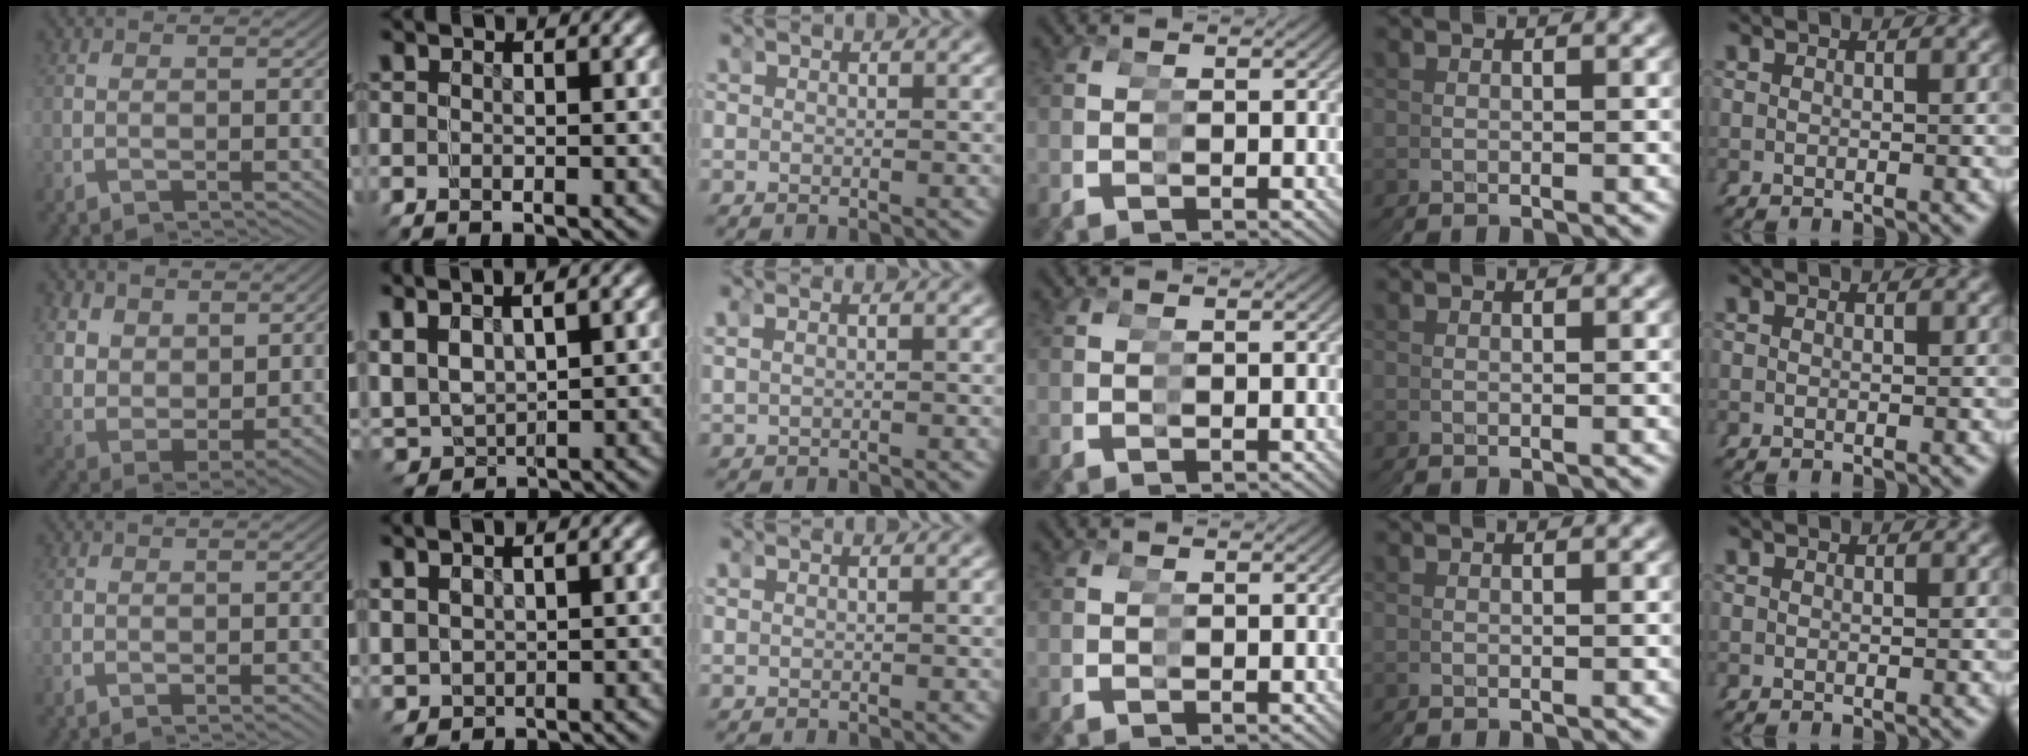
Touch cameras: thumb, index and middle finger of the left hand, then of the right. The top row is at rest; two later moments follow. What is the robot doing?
{"motion": "grasp_and_lifting", "object": "hoodie"}